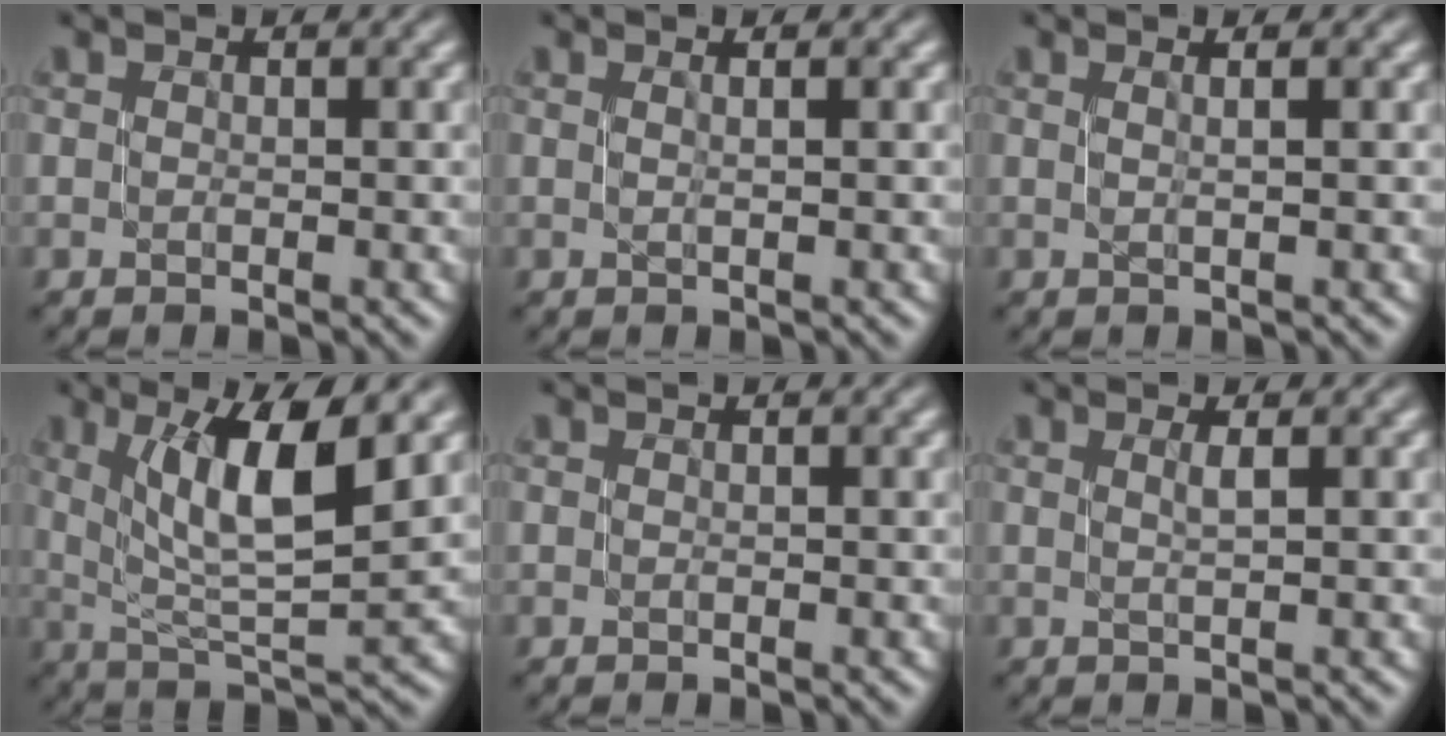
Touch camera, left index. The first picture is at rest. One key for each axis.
{"total": 1.0, "fx": 0.2, "fy": 0.3, "fz": 0.9, "tx": -0.010, "ty": 0.007, "tz": -0.002}
{"total": 1.2, "fx": 0.3, "fy": 0.3, "fz": 1.2, "tx": -0.017, "ty": 0.006, "tz": -0.001}
{"total": 8.3, "fx": 2.7, "fy": 2.0, "fz": 7.5, "tx": -0.119, "ty": -0.003, "tz": 0.053}
{"total": 0.0}
{"total": 1.1, "fx": 0.3, "fy": 0.2, "fz": 1.0, "tx": -0.018, "ty": 0.007, "tz": 0.000}